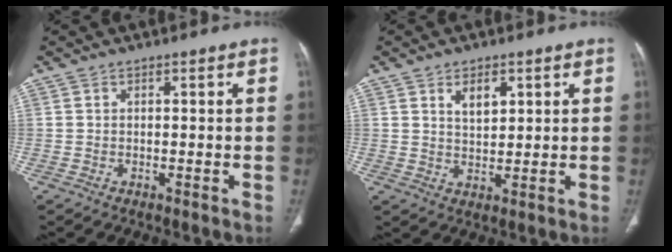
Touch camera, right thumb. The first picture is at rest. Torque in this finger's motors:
{"motor_torque": [-0.01, -0.01, -0.05, 0.02, 0.00]}